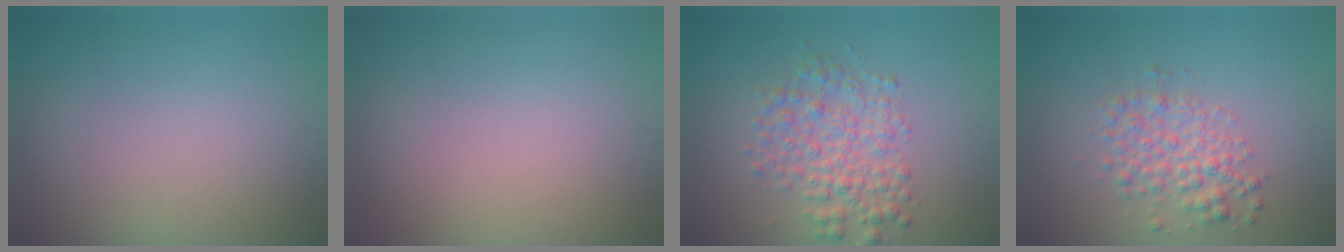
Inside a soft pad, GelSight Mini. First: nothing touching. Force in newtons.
{"total": 0.0}
{"total": 3.9, "press": 3.9, "slide": 0.0}
{"total": 3.1, "press": 3.1, "slide": 0.1}